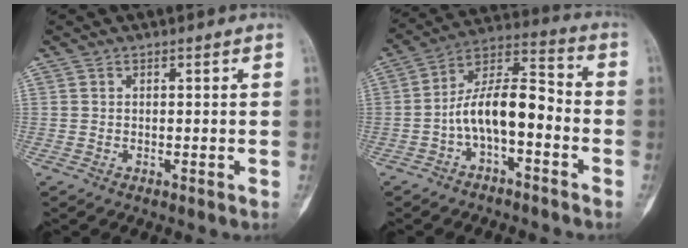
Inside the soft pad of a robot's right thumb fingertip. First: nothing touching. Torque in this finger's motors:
{"motor_torque": [0.14, 0.14, 0.82, -0.80, 0.07]}